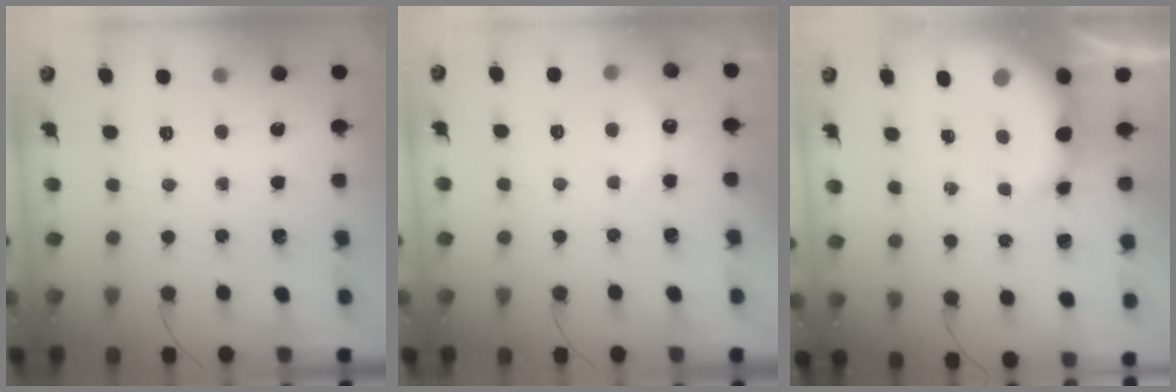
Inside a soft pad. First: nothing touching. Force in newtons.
{"total": 5.1, "press": 4.9, "slide": 1.1}
{"total": 8.7, "press": 8.7, "slide": 1.0}